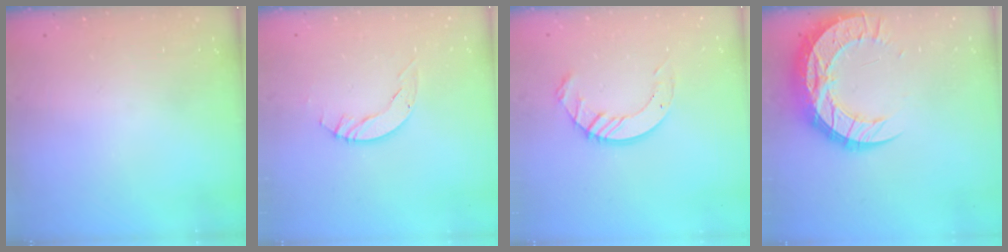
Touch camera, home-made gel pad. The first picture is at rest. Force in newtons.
{"total": 4.9, "press": 4.9, "slide": 0.5}
{"total": 8.8, "press": 8.8, "slide": 0.9}
{"total": 17.5, "press": 17.4, "slide": 1.4}